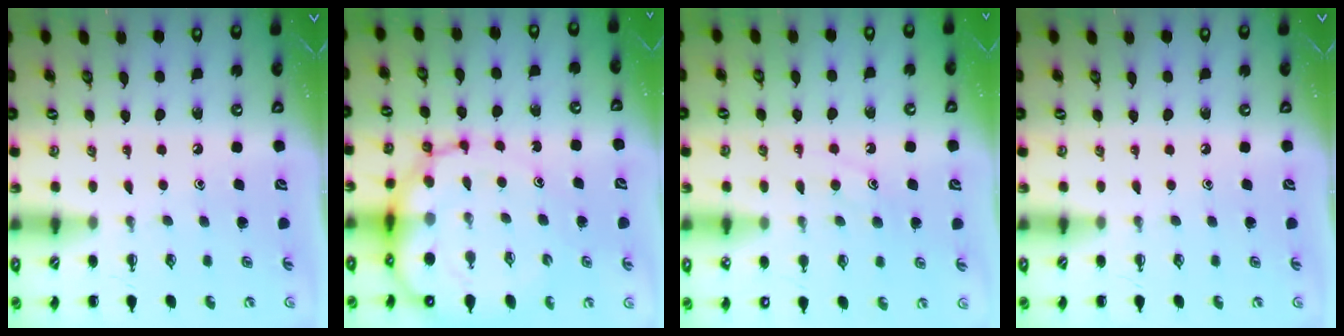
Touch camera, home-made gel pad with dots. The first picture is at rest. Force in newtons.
{"total": 16.6, "press": 16.1, "slide": 4.1}
{"total": 10.1, "press": 10.1, "slide": 0.8}
{"total": 0.0}